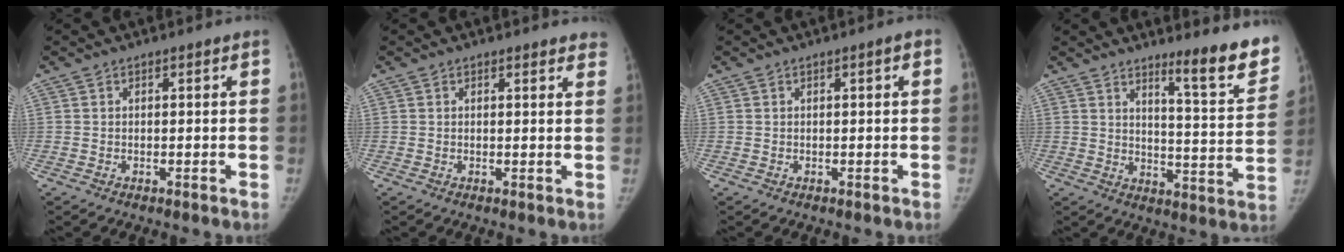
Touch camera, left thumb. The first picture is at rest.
{"total": 4.4, "force": [4.1, 1.1, 1.1], "torque": [0.010, -0.016, 0.028]}
{"total": 1.1, "force": [0.3, 0.1, 1.1], "torque": [-0.019, 0.002, 0.003]}
{"total": 13.4, "force": [9.8, 1.9, 9.0], "torque": [-0.089, -0.080, 0.137]}